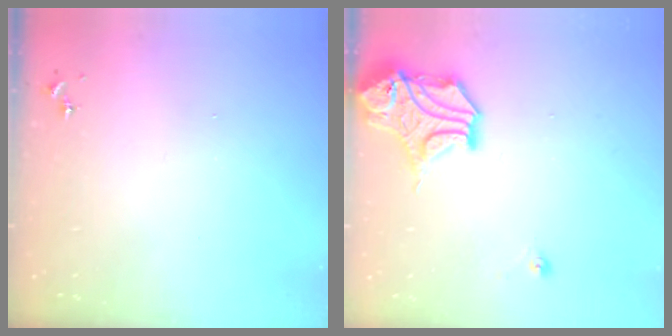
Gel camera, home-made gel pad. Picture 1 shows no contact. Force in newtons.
{"total": 14.3, "press": 14.0, "slide": 2.5}